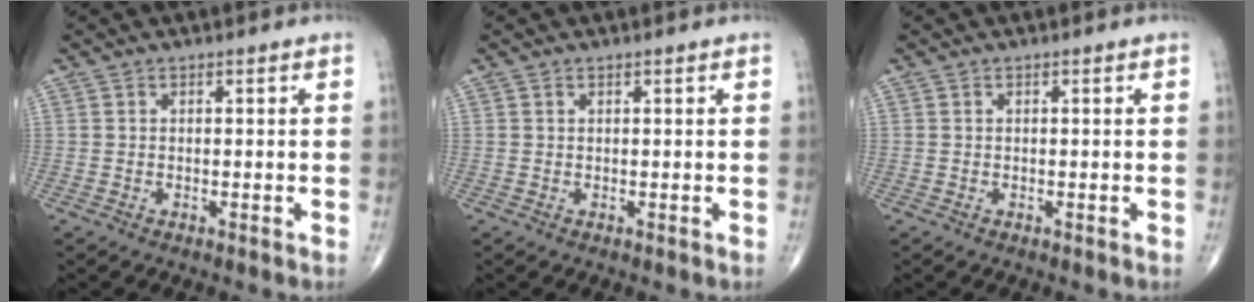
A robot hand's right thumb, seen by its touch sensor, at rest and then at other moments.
{"total": 0.0}
{"total": 0.0}